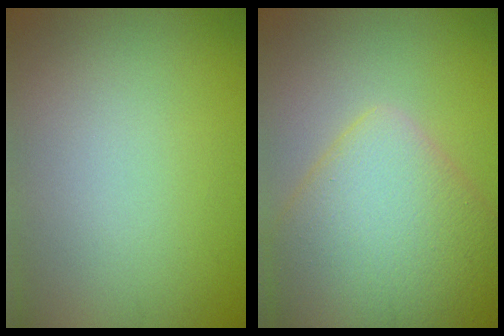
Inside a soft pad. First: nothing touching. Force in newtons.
{"total": 8.3, "press": 8.3, "slide": 0.3}